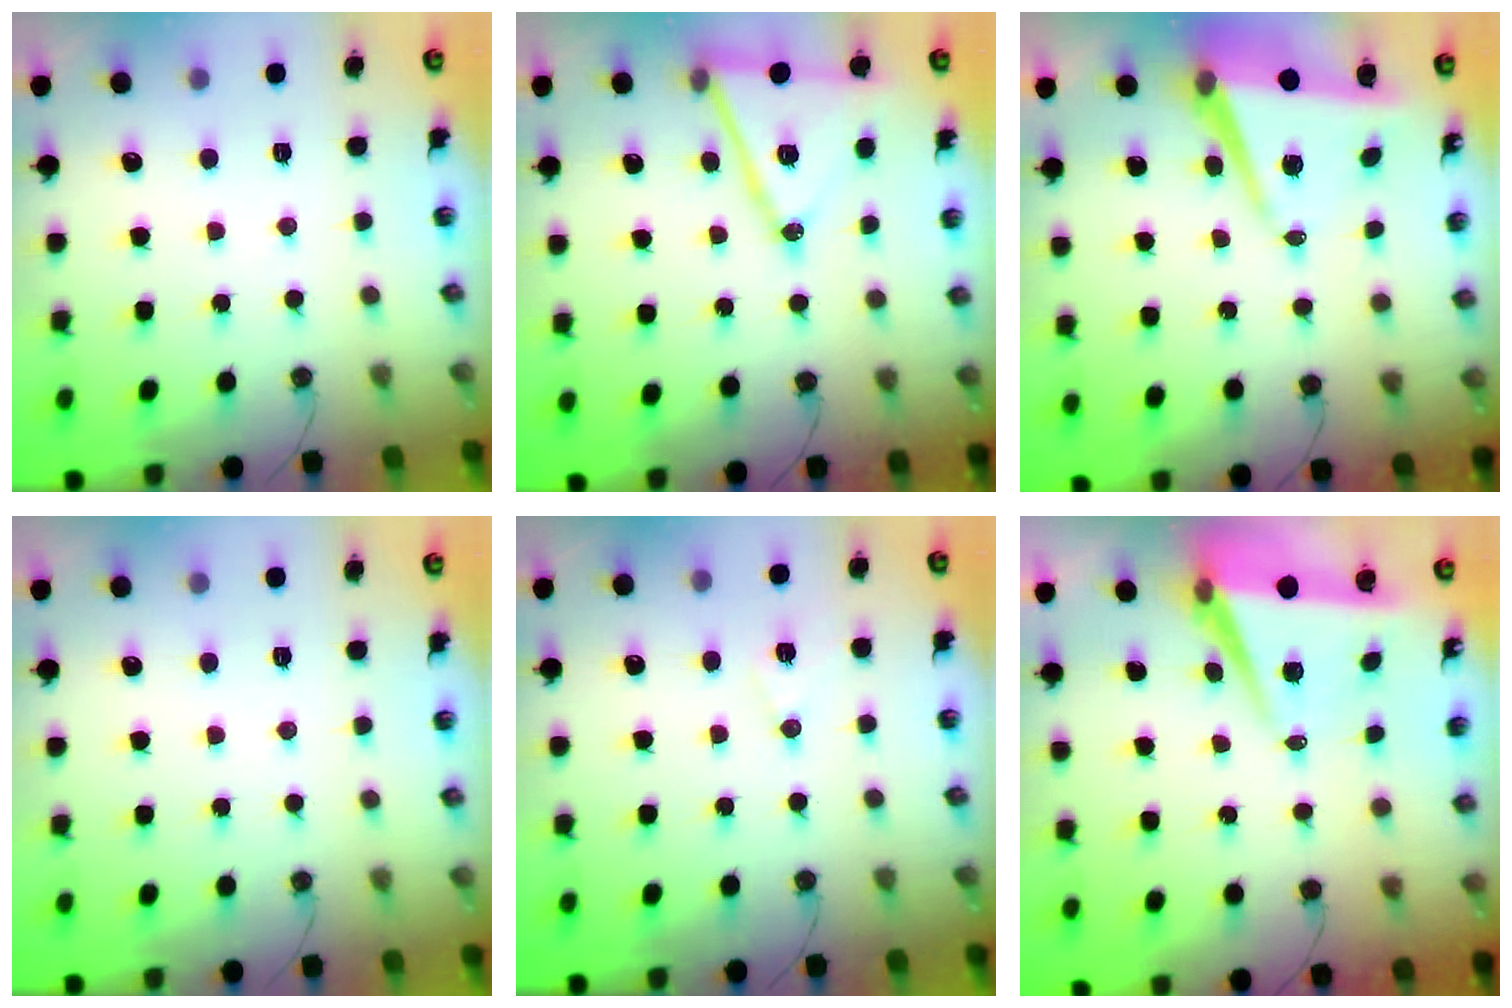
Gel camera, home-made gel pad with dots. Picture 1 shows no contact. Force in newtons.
{"total": 15.8, "press": 15.4, "slide": 3.7}
{"total": 7.9, "press": 7.6, "slide": 2.0}
{"total": 0.0}
{"total": 6.9, "press": 5.8, "slide": 3.7}
{"total": 7.1, "press": 6.2, "slide": 3.5}